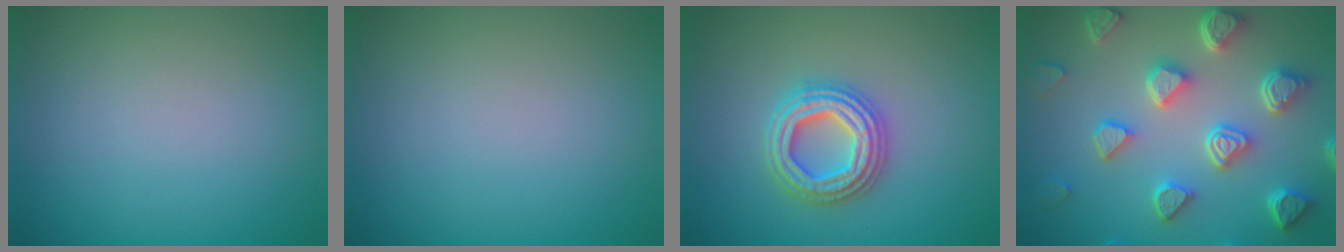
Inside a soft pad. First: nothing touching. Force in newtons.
{"total": 0.0}
{"total": 4.7, "press": 4.7, "slide": 0.7}
{"total": 7.1, "press": 5.5, "slide": 4.4}